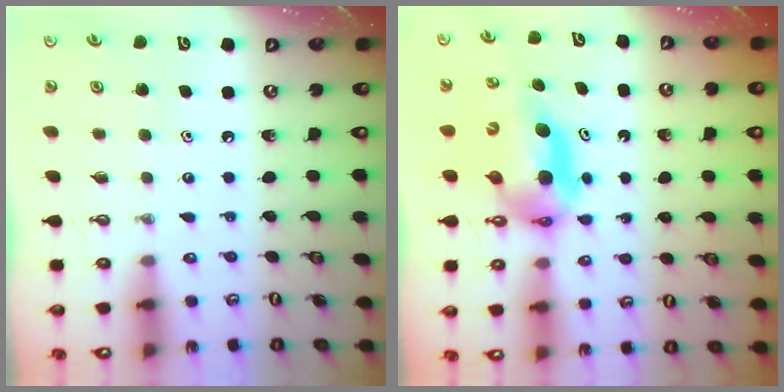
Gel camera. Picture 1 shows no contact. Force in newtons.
{"total": 8.1, "press": 8.0, "slide": 1.0}